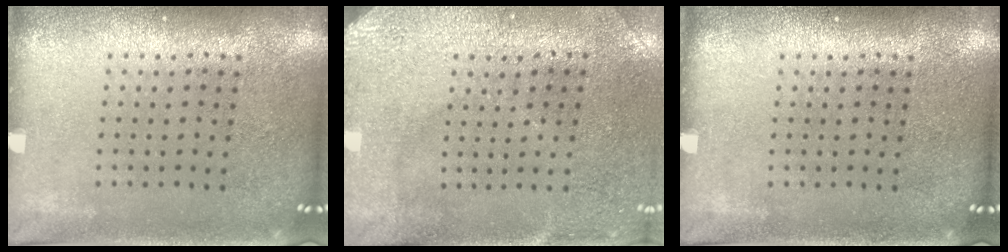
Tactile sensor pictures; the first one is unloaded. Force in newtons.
{"total": 3.0, "press": 2.4, "slide": 1.8}
{"total": 0.0}